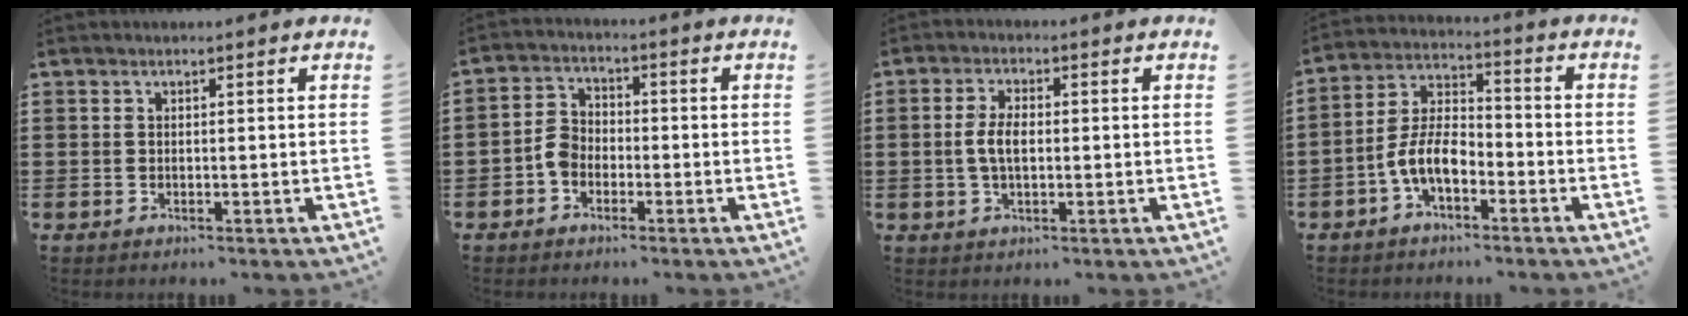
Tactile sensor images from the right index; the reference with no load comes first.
{"total": 4.0, "force": [-1.8, 2.9, 2.1], "torque": [-0.057, 0.008, -0.040]}
{"total": 4.1, "force": [-0.1, 2.0, 3.6], "torque": [-0.084, 0.001, -0.008]}
{"total": 7.5, "force": [-3.5, 3.8, 5.4], "torque": [-0.134, 0.003, -0.074]}